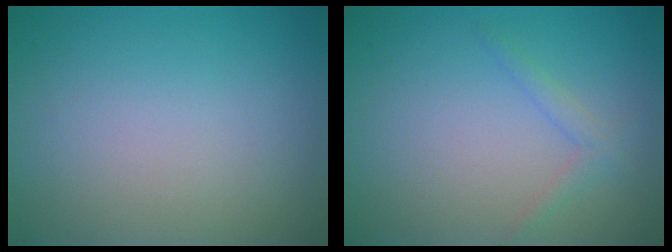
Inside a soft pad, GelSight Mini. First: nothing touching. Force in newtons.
{"total": 1.3, "press": 1.3, "slide": 0.1}